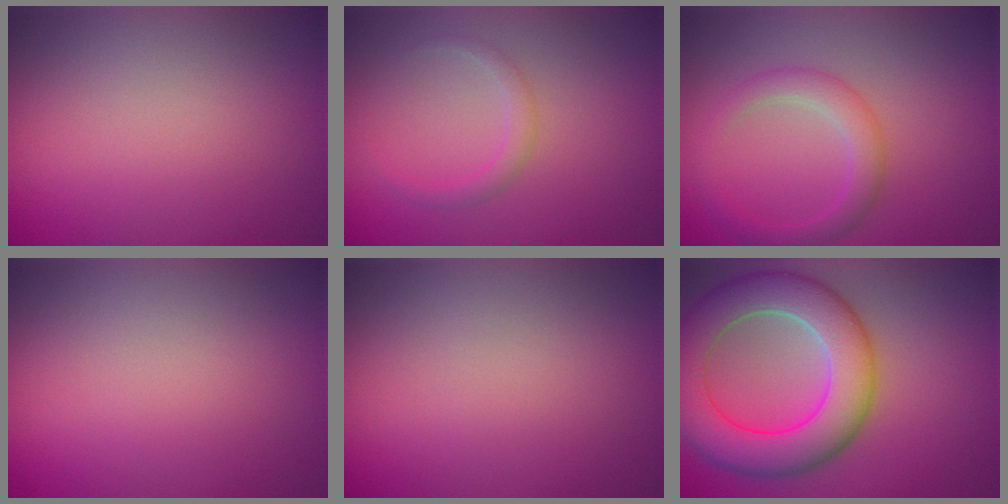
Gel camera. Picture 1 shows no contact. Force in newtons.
{"total": 1.4, "press": 1.4, "slide": 0.0}
{"total": 2.7, "press": 2.7, "slide": 0.1}
{"total": 0.0}
{"total": 0.0}
{"total": 9.3, "press": 9.3, "slide": 0.6}